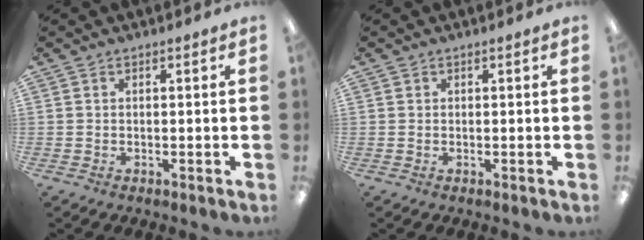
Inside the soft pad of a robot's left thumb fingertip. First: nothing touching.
{"total": 0.0}